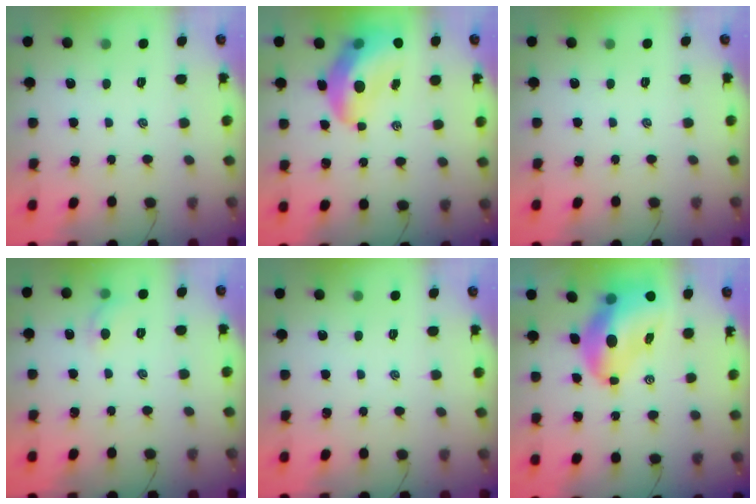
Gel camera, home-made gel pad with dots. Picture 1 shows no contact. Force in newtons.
{"total": 13.9, "press": 13.4, "slide": 3.6}
{"total": 0.0}
{"total": 5.3, "press": 5.1, "slide": 1.4}
{"total": 0.0}
{"total": 12.5, "press": 11.9, "slide": 3.7}